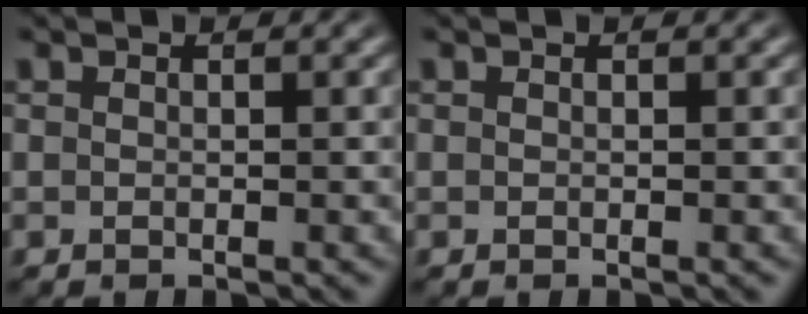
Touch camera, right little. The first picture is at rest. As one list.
[{"total": 0.0}]